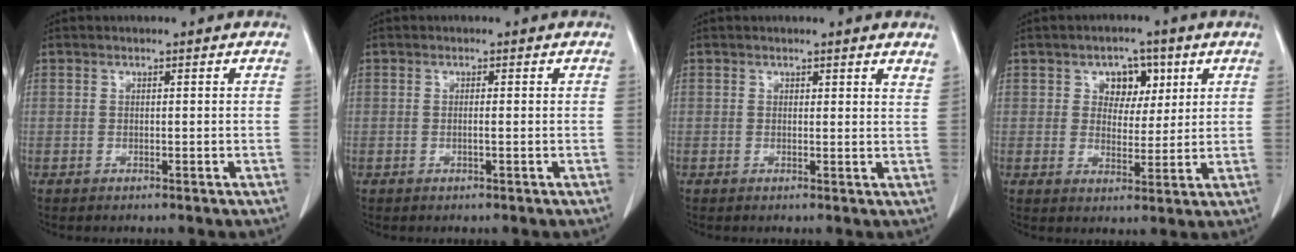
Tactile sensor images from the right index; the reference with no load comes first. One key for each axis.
{"total": 0.7, "fx": -0.1, "fy": -0.1, "fz": 0.7, "tx": -0.014, "ty": -0.001, "tz": -0.002}
{"total": 2.5, "fx": 2.3, "fy": 0.6, "fz": 0.7, "tx": -0.005, "ty": -0.009, "tz": 0.011}
{"total": 5.5, "fx": 2.3, "fy": 4.0, "fz": 3.1, "tx": -0.038, "ty": 0.011, "tz": 0.036}